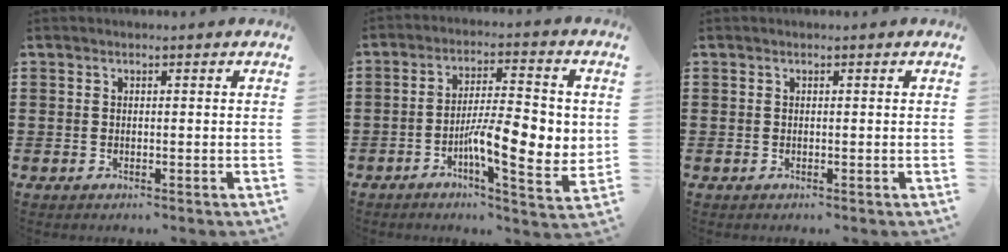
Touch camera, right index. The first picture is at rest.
{"total": 9.8, "force": [-1.7, 3.0, 9.2], "torque": [-0.148, -0.010, -0.030]}
{"total": 0.0}